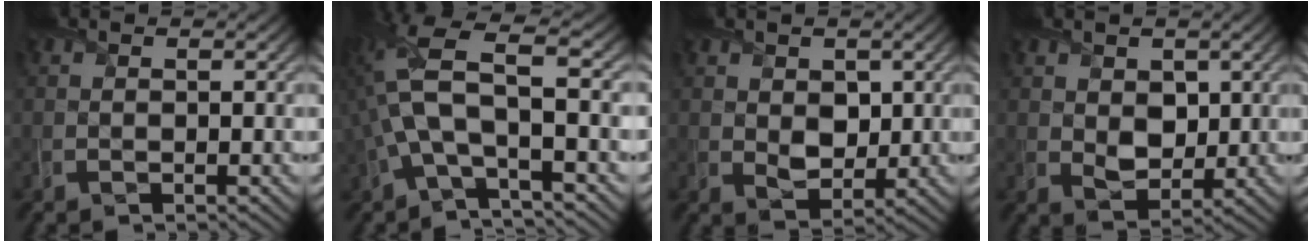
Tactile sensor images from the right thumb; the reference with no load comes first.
{"total": 9.2, "force": [-1.4, 3.1, 8.6], "torque": [-0.193, 0.013, -0.047]}
{"total": 3.3, "force": [0.6, 2.3, 2.2], "torque": [-0.056, -0.012, 0.009]}
{"total": 3.7, "force": [0.8, 2.6, 2.5], "torque": [-0.063, -0.012, 0.012]}